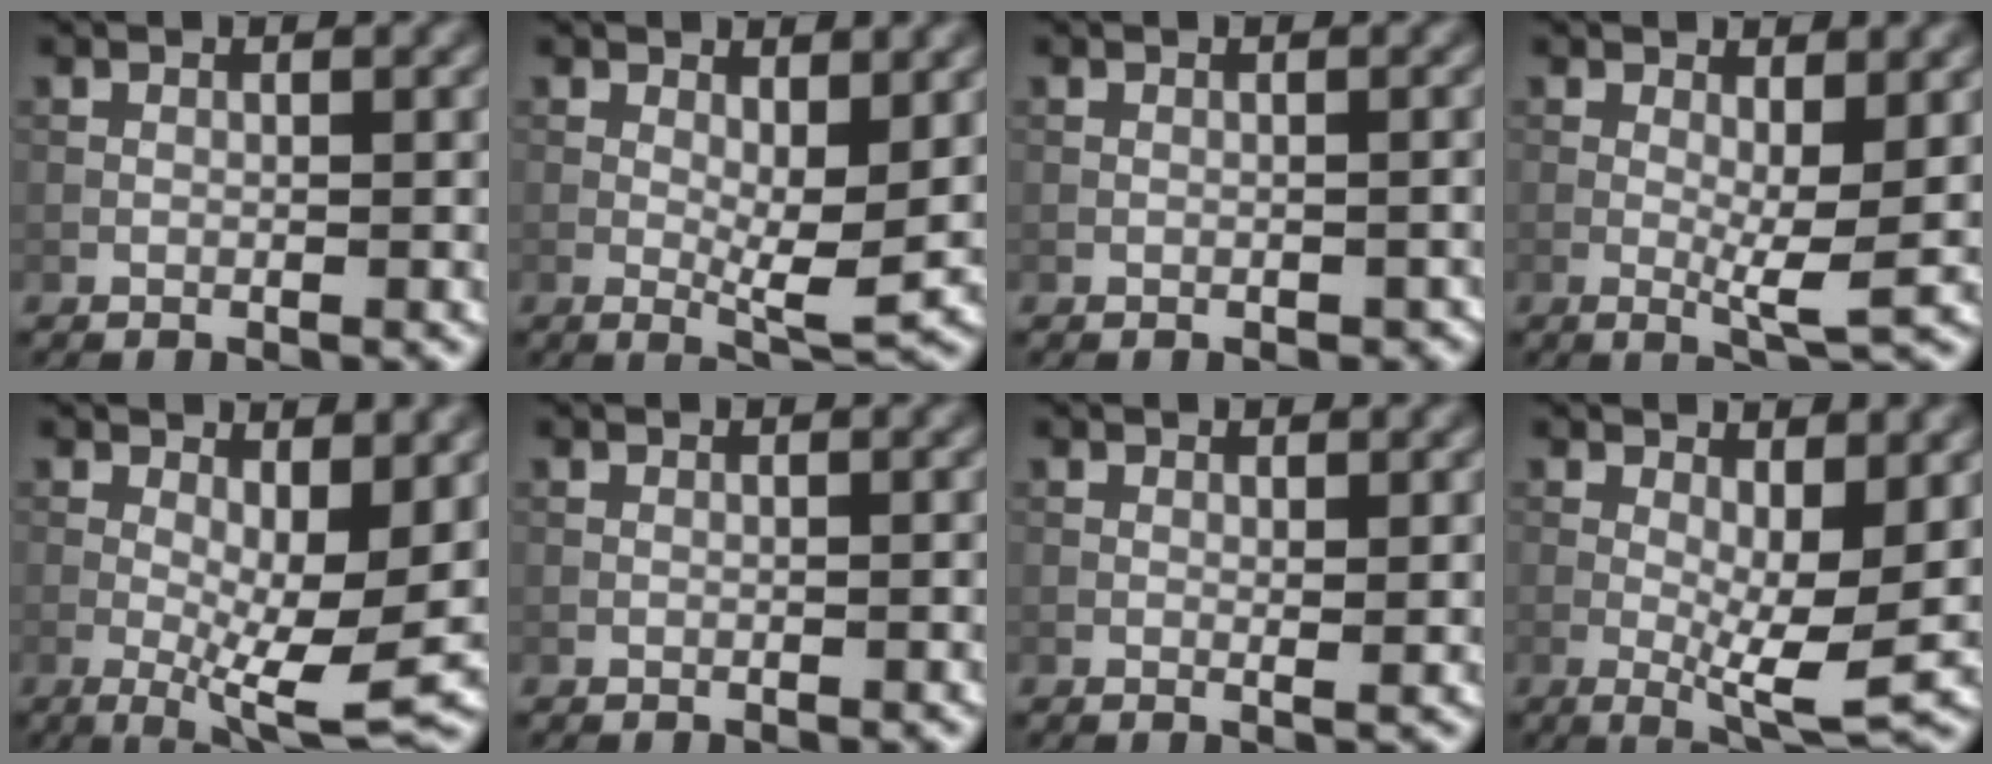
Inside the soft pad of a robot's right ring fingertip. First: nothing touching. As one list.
[{"total": 4.1, "force": [0.5, 1.2, 3.8], "torque": [-0.064, -0.009, 0.008]}, {"total": 0.7, "force": [-0.4, 0.5, 0.4], "torque": [-0.006, -0.004, -0.004]}, {"total": 3.3, "force": [0.3, 0.5, 3.2], "torque": [-0.057, -0.009, 0.004]}, {"total": 7.7, "force": [-0.3, 2.3, 7.3], "torque": [-0.125, -0.012, -0.004]}, {"total": 0.0}, {"total": 0.6, "force": [0.3, 0.1, 0.5], "torque": [-0.007, -0.004, 0.004]}, {"total": 6.0, "force": [0.1, 1.5, 5.8], "torque": [-0.094, -0.013, 0.003]}]